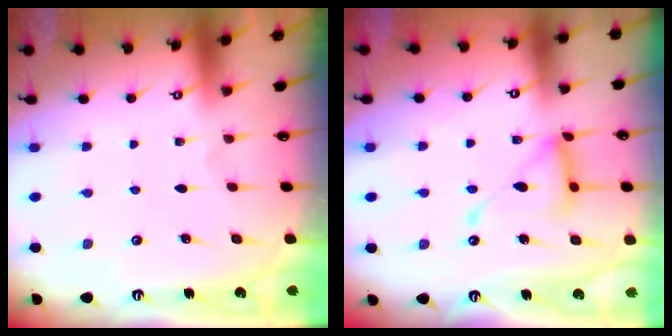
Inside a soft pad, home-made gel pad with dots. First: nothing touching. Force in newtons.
{"total": 13.3, "press": 13.3, "slide": 1.3}